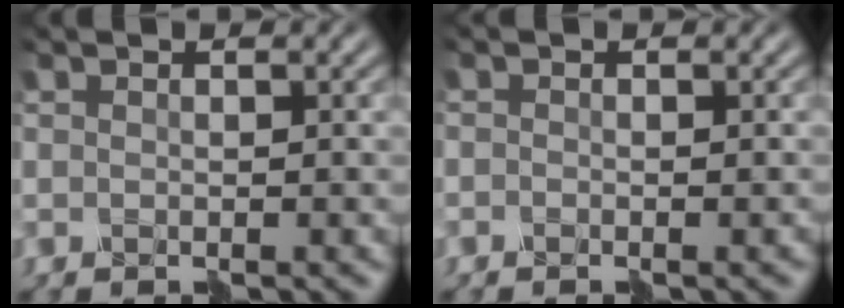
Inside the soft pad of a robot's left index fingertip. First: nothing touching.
{"total": 1.1, "force": [-1.1, 0.4, 0.1], "torque": [0.008, 0.006, -0.016]}